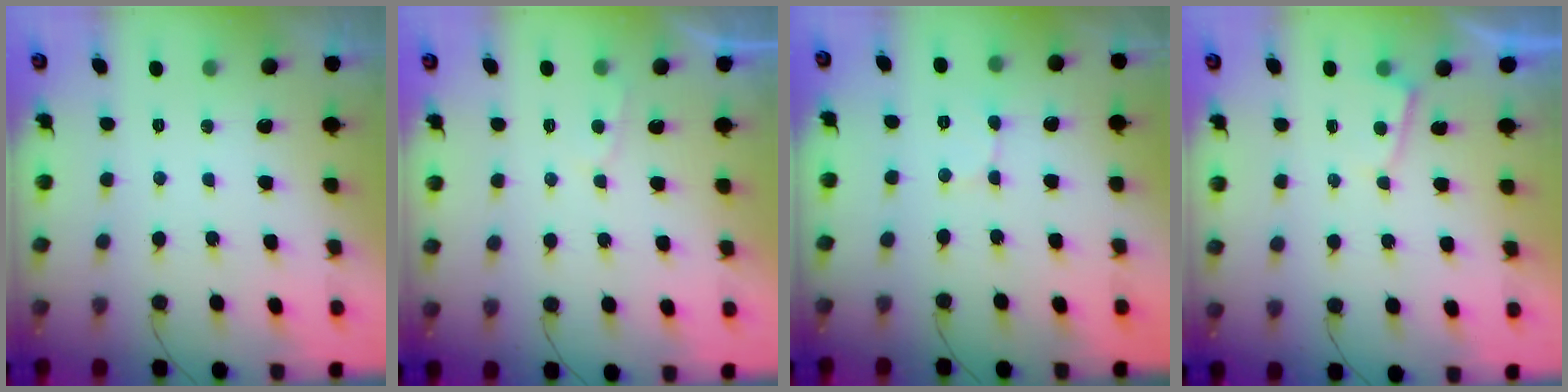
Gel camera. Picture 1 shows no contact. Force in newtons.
{"total": 2.0, "press": 2.0, "slide": 0.2}
{"total": 1.6, "press": 1.6, "slide": 0.1}
{"total": 2.3, "press": 2.2, "slide": 0.3}